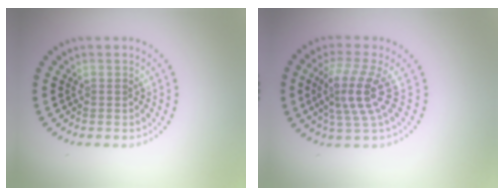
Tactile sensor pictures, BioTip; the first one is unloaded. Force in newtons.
{"total": 4.0, "press": 3.0, "slide": 2.6}